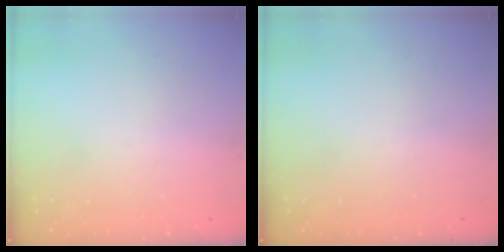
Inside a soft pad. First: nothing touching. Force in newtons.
{"total": 0.0}